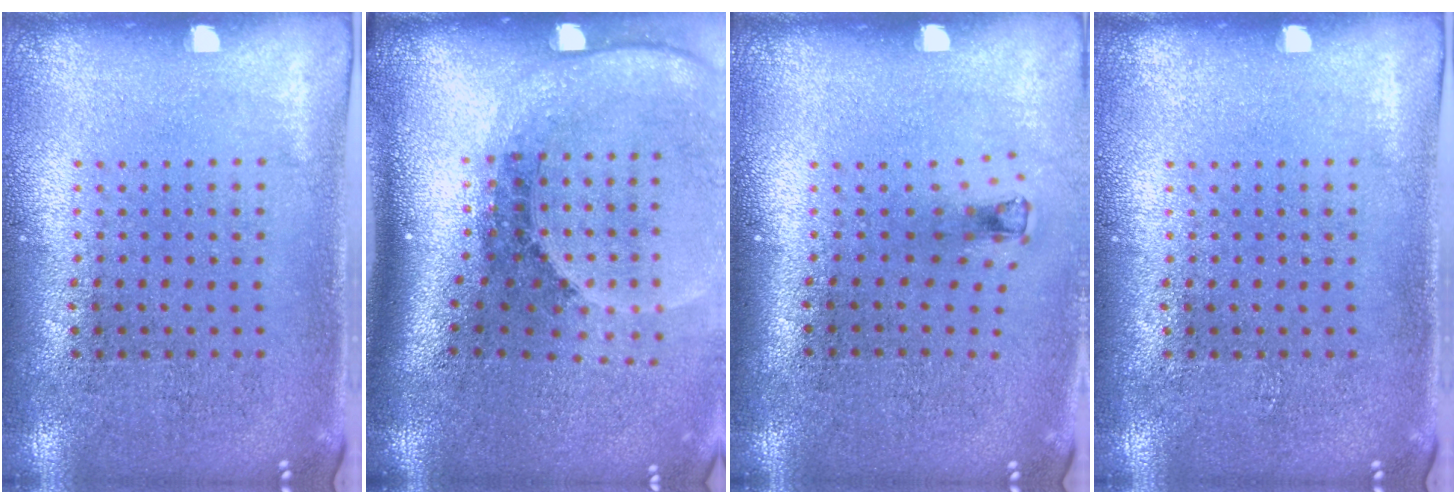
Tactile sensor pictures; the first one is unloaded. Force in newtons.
{"total": 2.8, "press": 1.8, "slide": 2.1}
{"total": 0.7, "press": 0.3, "slide": 0.6}
{"total": 0.0}